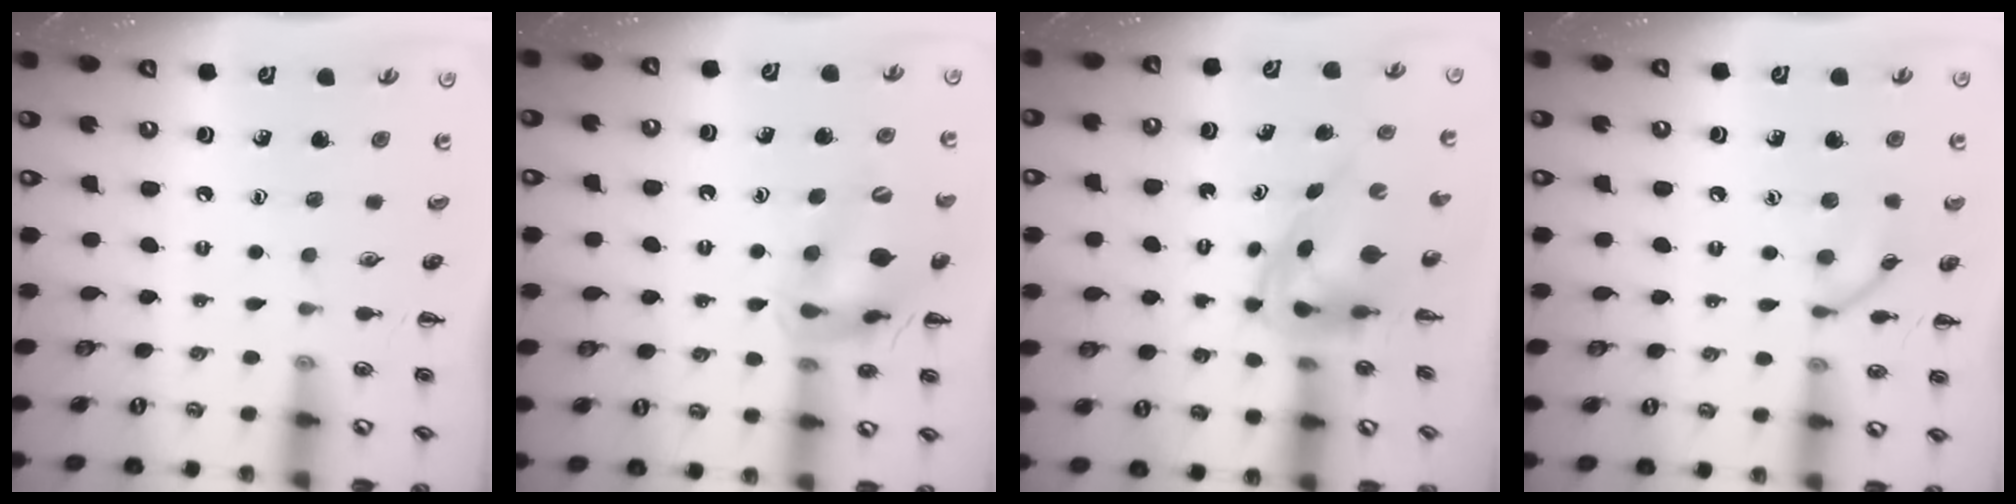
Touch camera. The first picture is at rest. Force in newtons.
{"total": 17.4, "press": 17.1, "slide": 3.2}
{"total": 3.7, "press": 3.6, "slide": 1.0}
{"total": 8.8, "press": 8.7, "slide": 0.5}